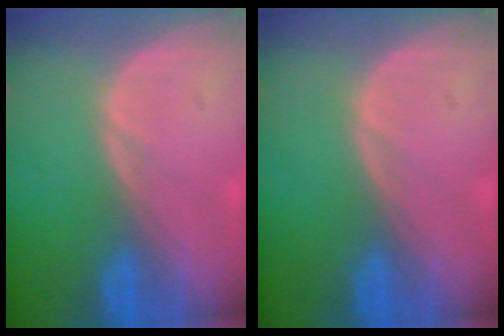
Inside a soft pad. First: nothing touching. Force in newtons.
{"total": 0.0}